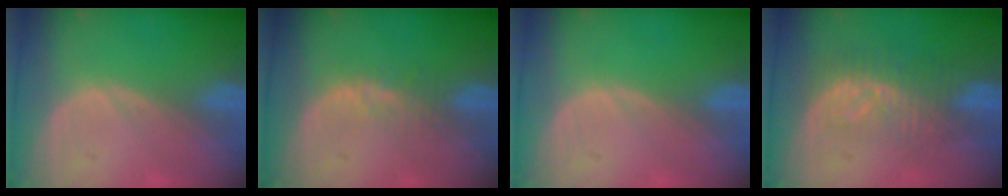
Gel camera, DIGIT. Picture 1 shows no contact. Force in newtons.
{"total": 2.5, "press": 2.4, "slide": 0.2}
{"total": 0.0}
{"total": 8.4, "press": 7.4, "slide": 3.9}